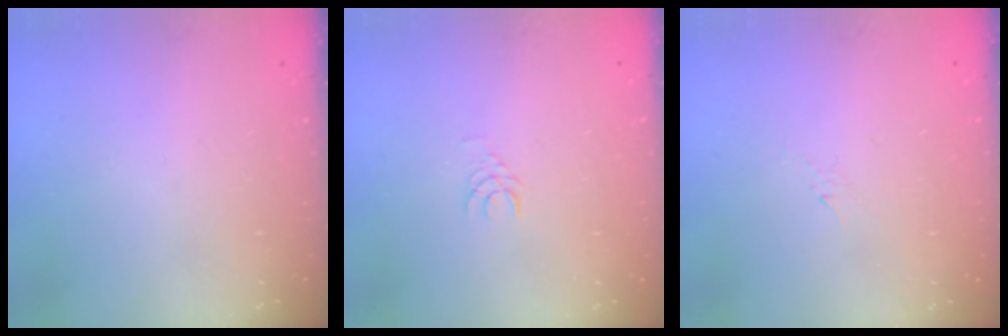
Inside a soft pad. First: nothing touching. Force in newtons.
{"total": 3.7, "press": 3.7, "slide": 0.4}
{"total": 2.8, "press": 2.7, "slide": 0.6}